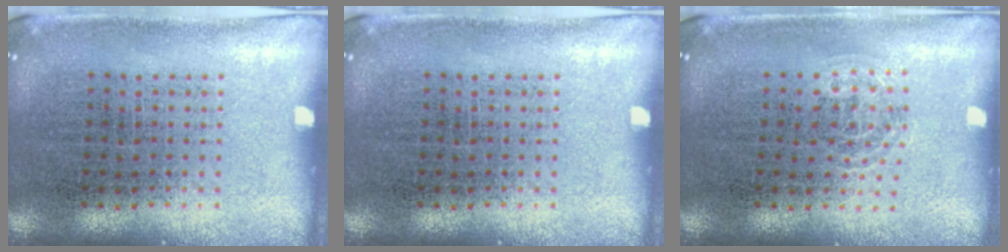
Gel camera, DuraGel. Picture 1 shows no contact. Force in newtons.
{"total": 0.0}
{"total": 0.9, "press": 0.6, "slide": 0.7}